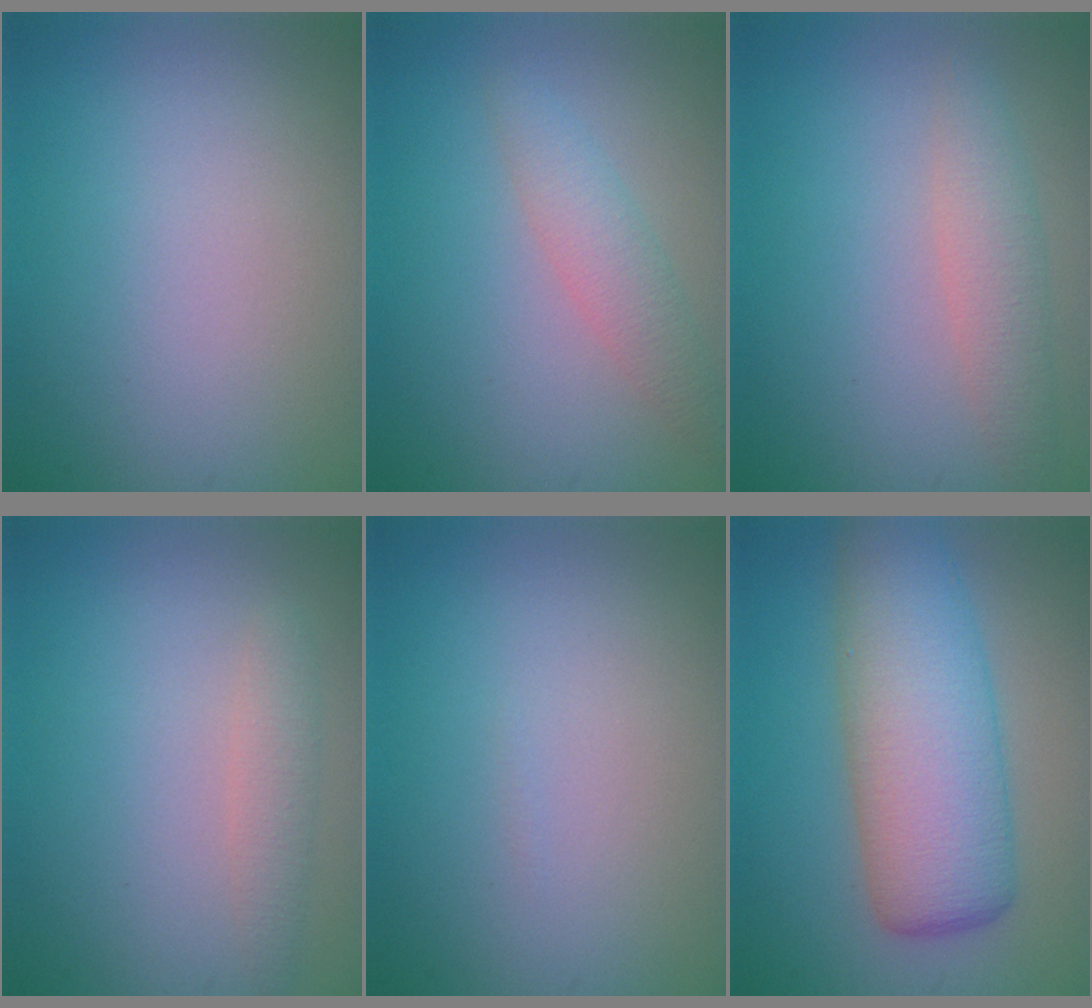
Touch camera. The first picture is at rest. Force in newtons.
{"total": 2.3, "press": 2.3, "slide": 0.0}
{"total": 2.5, "press": 2.5, "slide": 0.1}
{"total": 1.6, "press": 1.6, "slide": 0.0}
{"total": 0.0}
{"total": 8.3, "press": 8.3, "slide": 0.2}